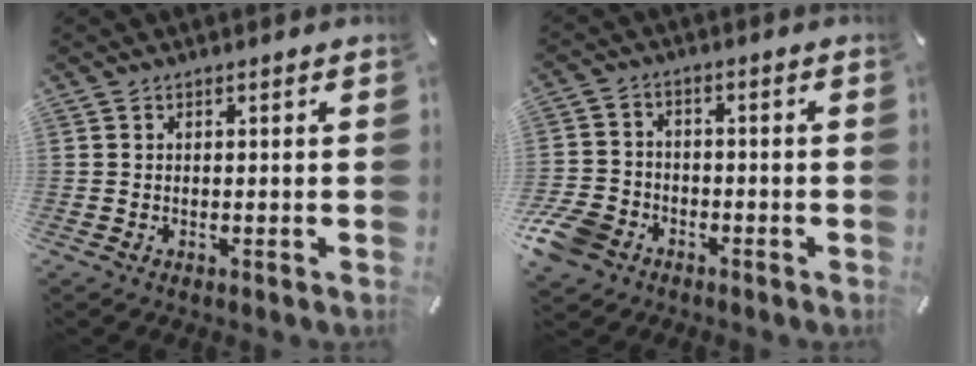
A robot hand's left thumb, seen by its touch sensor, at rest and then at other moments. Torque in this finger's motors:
{"motor_torque": [0.59, 0.84, 0.16, 0.12, 0.16]}